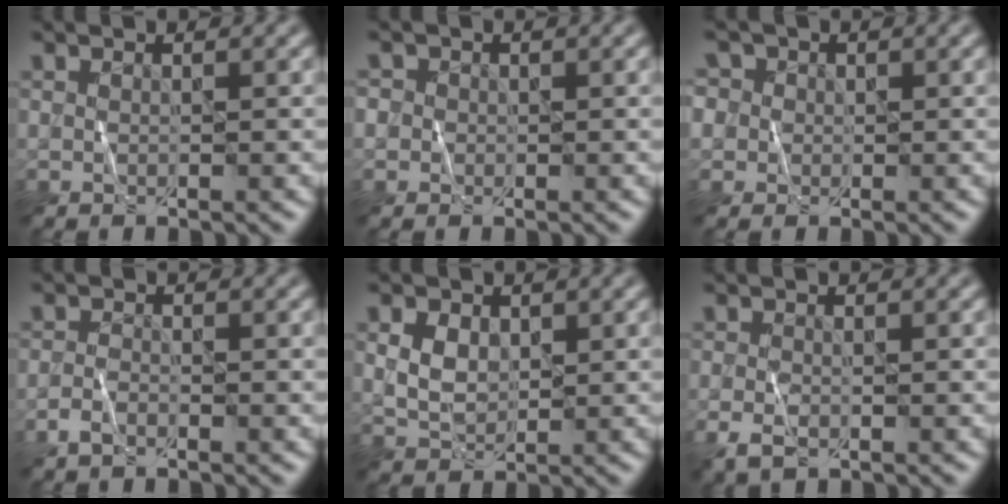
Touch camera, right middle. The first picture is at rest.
{"total": 2.0, "force": [0.5, 1.8, 0.6], "torque": [-0.004, 0.009, -0.005]}
{"total": 5.1, "force": [2.2, 4.2, 1.9], "torque": [-0.044, 0.021, 0.017]}
{"total": 1.4, "force": [-1.1, 0.6, 0.7], "torque": [-0.013, 0.004, -0.024]}
{"total": 2.4, "force": [0.5, 1.8, 1.5], "torque": [-0.035, -0.002, 0.013]}
{"total": 2.1, "force": [-0.9, 1.2, 1.4], "torque": [-0.031, -0.006, -0.019]}